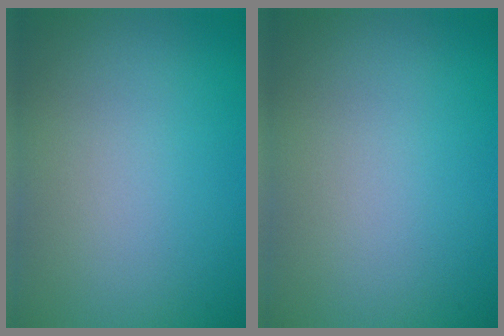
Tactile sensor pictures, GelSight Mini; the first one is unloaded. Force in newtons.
{"total": 0.0}